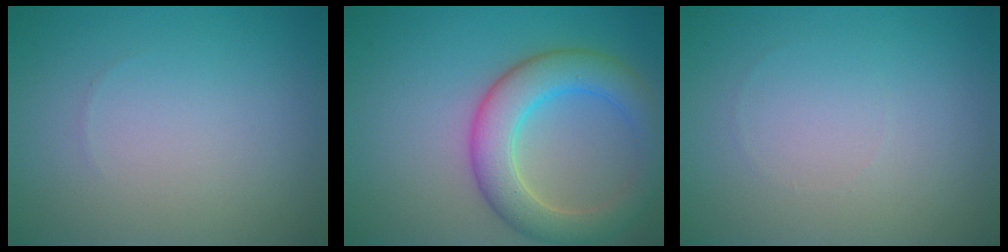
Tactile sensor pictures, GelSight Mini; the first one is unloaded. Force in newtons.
{"total": 6.1, "press": 6.1, "slide": 0.2}
{"total": 0.0}